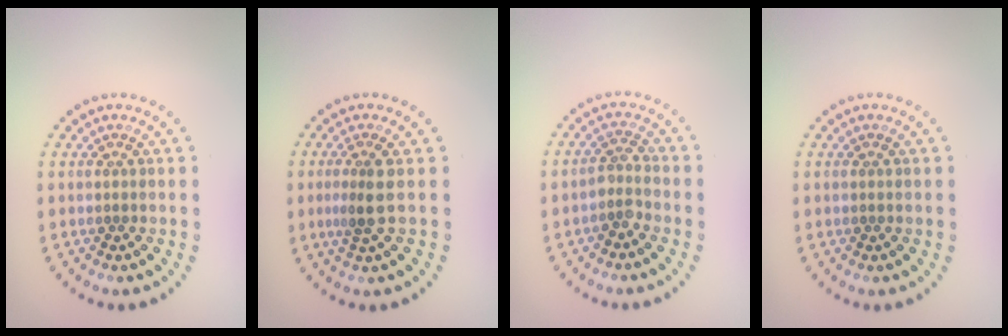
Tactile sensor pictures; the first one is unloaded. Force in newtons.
{"total": 2.2, "press": 1.8, "slide": 1.4}
{"total": 1.8, "press": 1.4, "slide": 1.2}
{"total": 0.0}